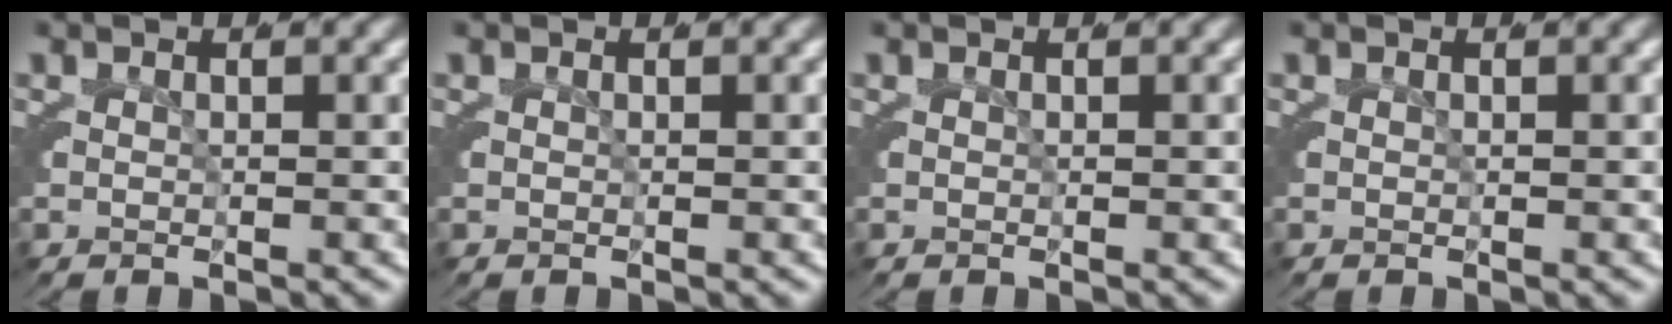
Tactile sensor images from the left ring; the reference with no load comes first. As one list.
[{"total": 0.0}, {"total": 0.0}, {"total": 0.0}]